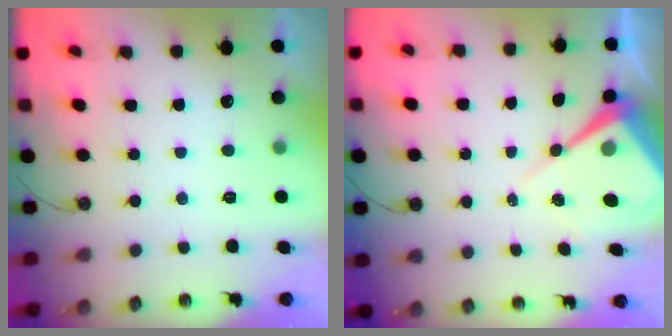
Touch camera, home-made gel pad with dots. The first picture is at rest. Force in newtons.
{"total": 9.4, "press": 9.4, "slide": 0.7}